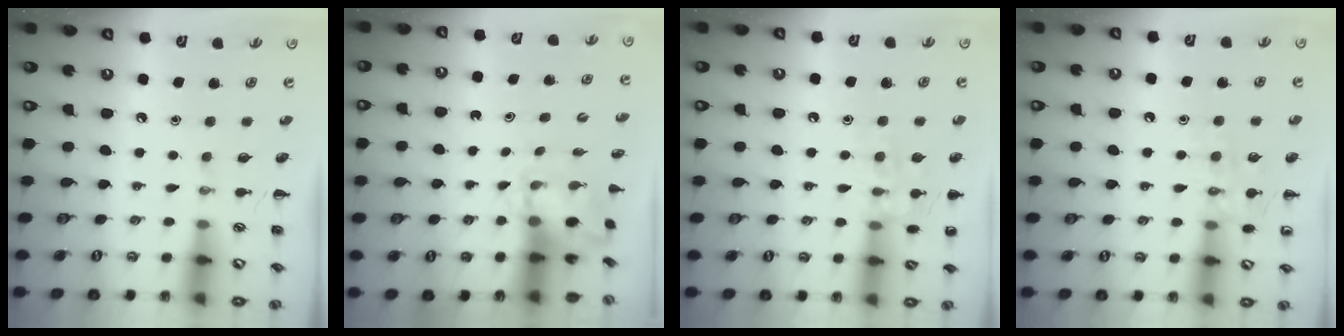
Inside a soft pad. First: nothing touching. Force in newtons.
{"total": 2.7, "press": 2.5, "slide": 0.9}
{"total": 9.5, "press": 9.5, "slide": 0.6}
{"total": 9.9, "press": 9.9, "slide": 1.0}